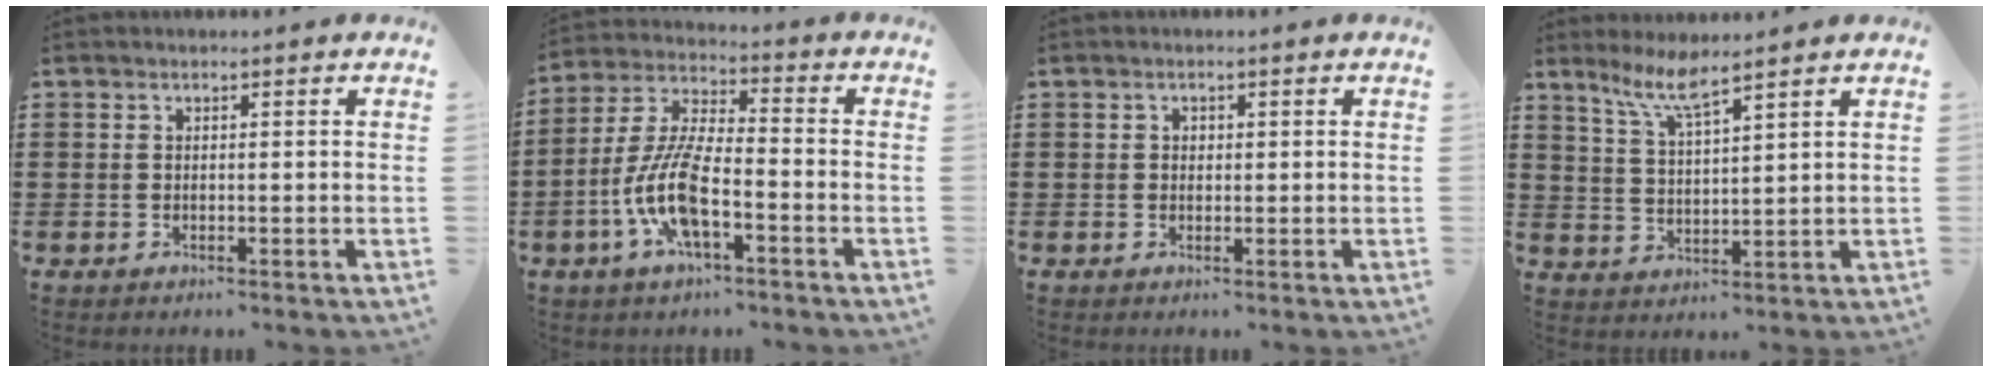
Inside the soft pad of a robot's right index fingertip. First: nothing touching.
{"total": 10.1, "force": [-4.0, 3.3, 8.7], "torque": [-0.206, -0.005, -0.081]}
{"total": 0.7, "force": [0.1, 0.6, 0.2], "torque": [-0.006, 0.003, 0.002]}
{"total": 5.9, "force": [4.5, 0.5, 3.7], "torque": [-0.086, -0.007, 0.079]}